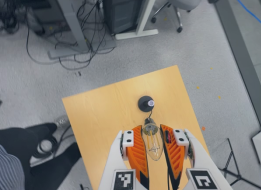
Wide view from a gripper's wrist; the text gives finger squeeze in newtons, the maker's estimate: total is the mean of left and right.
{"total": 23.5, "left": 26.5, "right": 20.6}